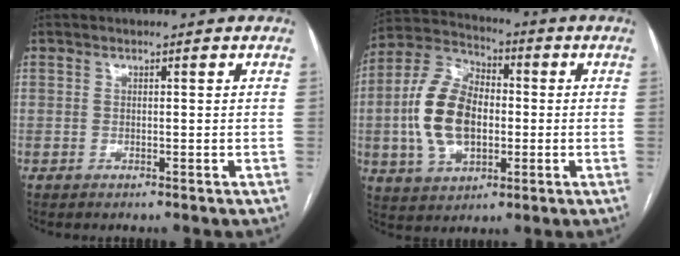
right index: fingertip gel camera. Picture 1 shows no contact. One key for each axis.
{"total": 13.8, "fx": -1.2, "fy": 8.2, "fz": 11.0, "tx": -0.248, "ty": 0.025, "tz": -0.018}